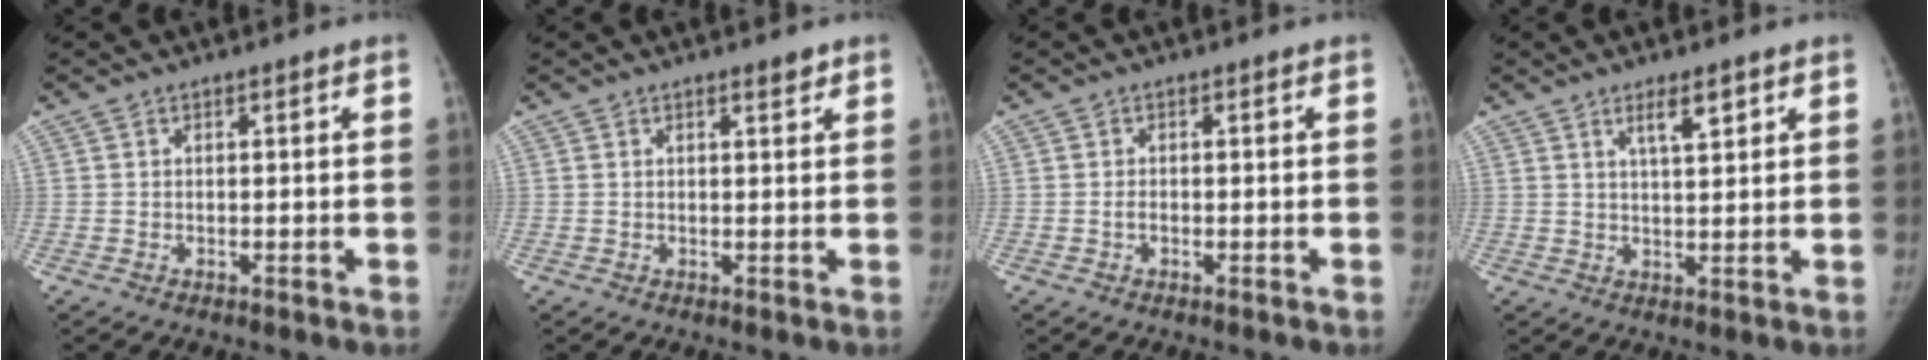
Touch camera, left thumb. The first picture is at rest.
{"total": 1.2, "force": [0.9, 0.3, 0.6], "torque": [-0.002, -0.007, 0.013]}
{"total": 0.9, "force": [-0.2, 0.6, 0.7], "torque": [-0.013, 0.000, -0.005]}
{"total": 4.5, "force": [2.6, 1.2, 3.4], "torque": [-0.050, -0.018, 0.045]}